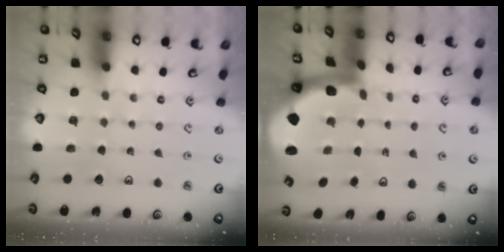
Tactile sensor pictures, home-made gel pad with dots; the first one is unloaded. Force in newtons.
{"total": 2.6, "press": 2.6, "slide": 0.6}